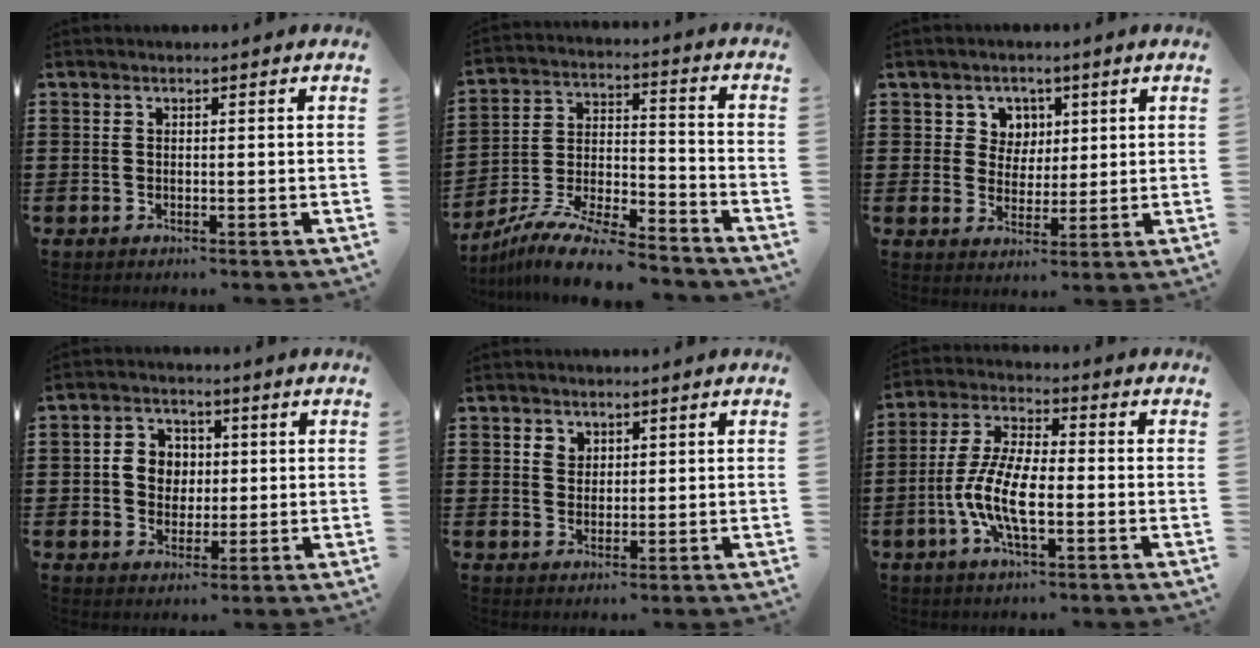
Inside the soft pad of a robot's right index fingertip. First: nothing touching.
{"total": 11.0, "force": [-9.9, 1.7, 4.4], "torque": [-0.082, 0.025, -0.194]}
{"total": 4.4, "force": [1.8, 4.0, 0.6], "torque": [-0.035, 0.016, 0.030]}
{"total": 5.2, "force": [0.3, 4.8, 1.9], "torque": [-0.047, 0.013, 0.000]}
{"total": 2.3, "force": [1.4, 1.8, 0.2], "torque": [-0.003, 0.005, 0.024]}
{"total": 9.1, "force": [-2.7, 2.9, 8.3], "torque": [-0.200, -0.018, -0.059]}